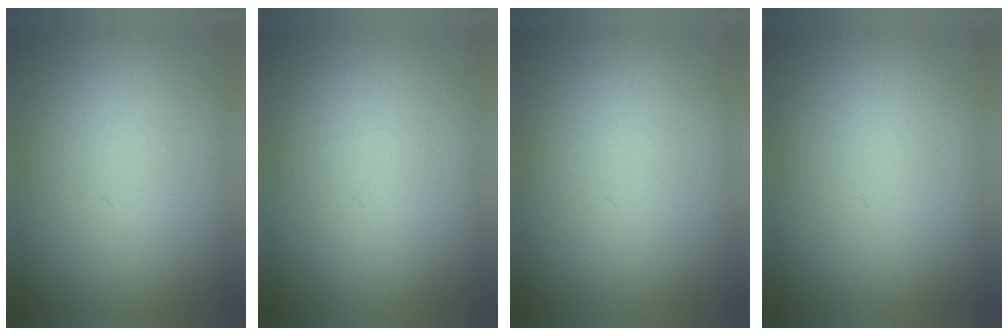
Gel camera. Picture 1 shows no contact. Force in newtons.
{"total": 1.5}
{"total": 1.2}
{"total": 0.0}